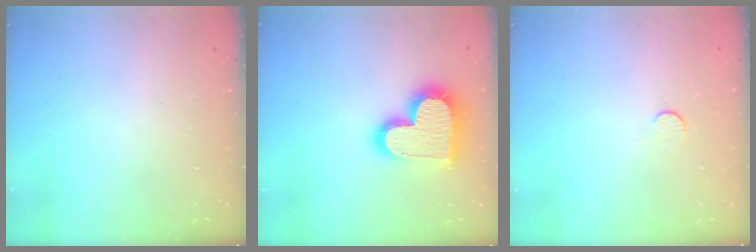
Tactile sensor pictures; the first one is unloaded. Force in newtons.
{"total": 20.7, "press": 20.7, "slide": 1.5}
{"total": 3.3, "press": 3.2, "slide": 0.3}